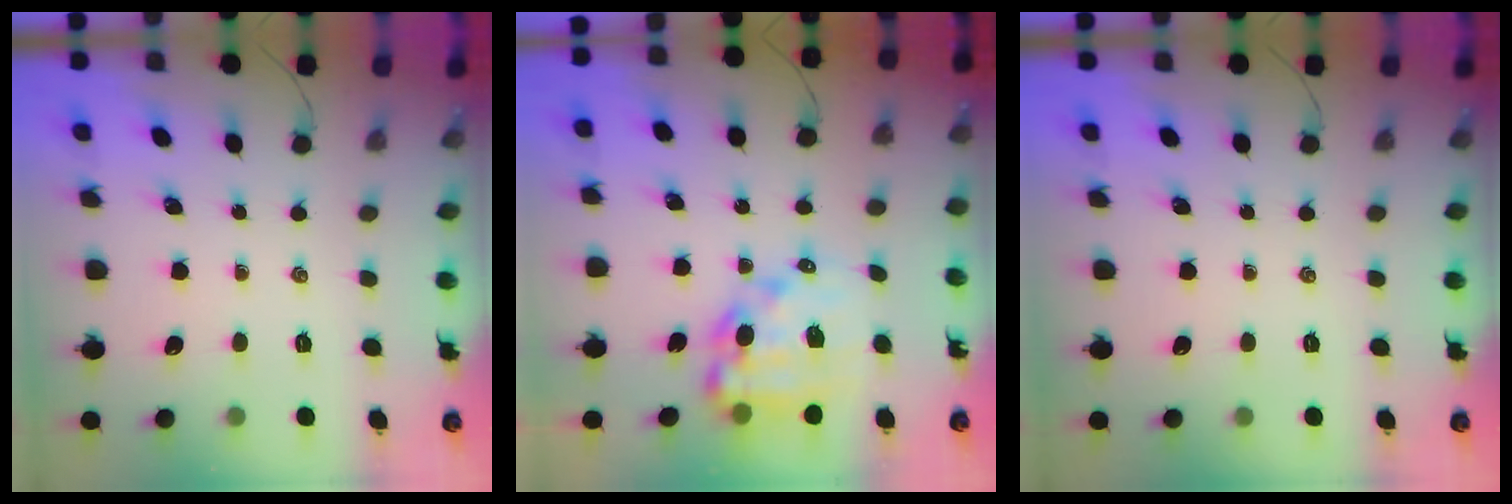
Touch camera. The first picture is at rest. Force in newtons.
{"total": 11.8, "press": 11.4, "slide": 3.0}
{"total": 0.0}